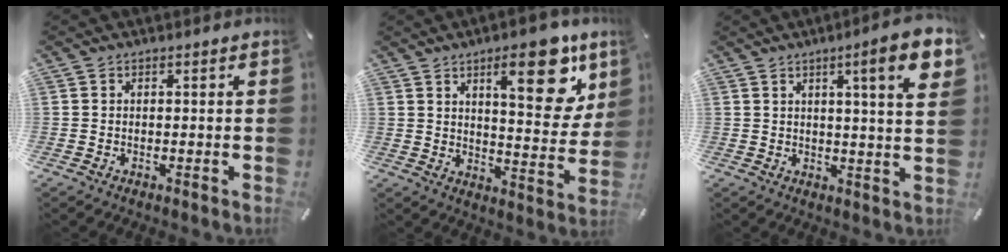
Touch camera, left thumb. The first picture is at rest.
{"total": 17.5, "force": [9.4, 6.7, 13.1], "torque": [-0.156, -0.053, 0.142]}
{"total": 11.4, "force": [4.9, 1.3, 10.2], "torque": [-0.149, -0.019, 0.070]}